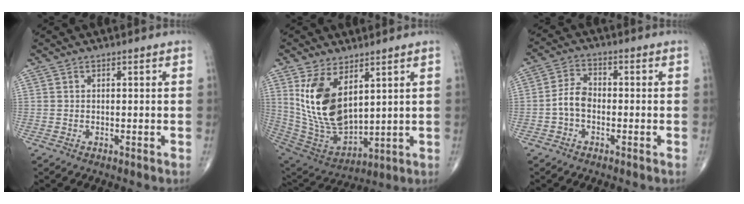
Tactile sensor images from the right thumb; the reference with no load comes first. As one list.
[{"total": 16.4, "force": [5.7, 8.7, 12.6], "torque": [-0.225, -0.029, 0.134]}, {"total": 4.7, "force": [-1.4, 3.0, 3.3], "torque": [-0.057, 0.018, -0.034]}]